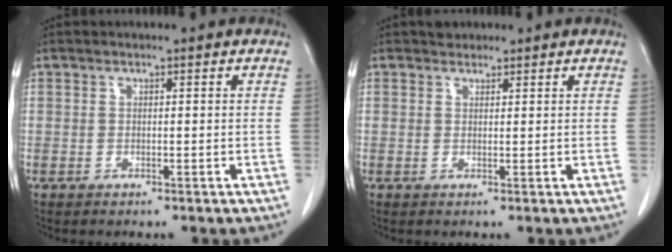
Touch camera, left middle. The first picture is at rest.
{"total": 1.3, "force": [1.1, 0.7, 0.1], "torque": [-0.002, 0.006, 0.015]}